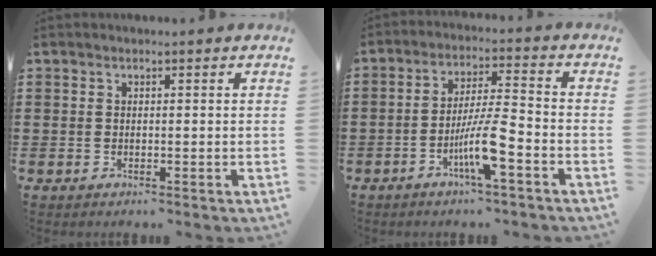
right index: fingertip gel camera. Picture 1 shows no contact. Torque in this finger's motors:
{"motor_torque": [1.85, 0.29, 0.59, 0.11]}